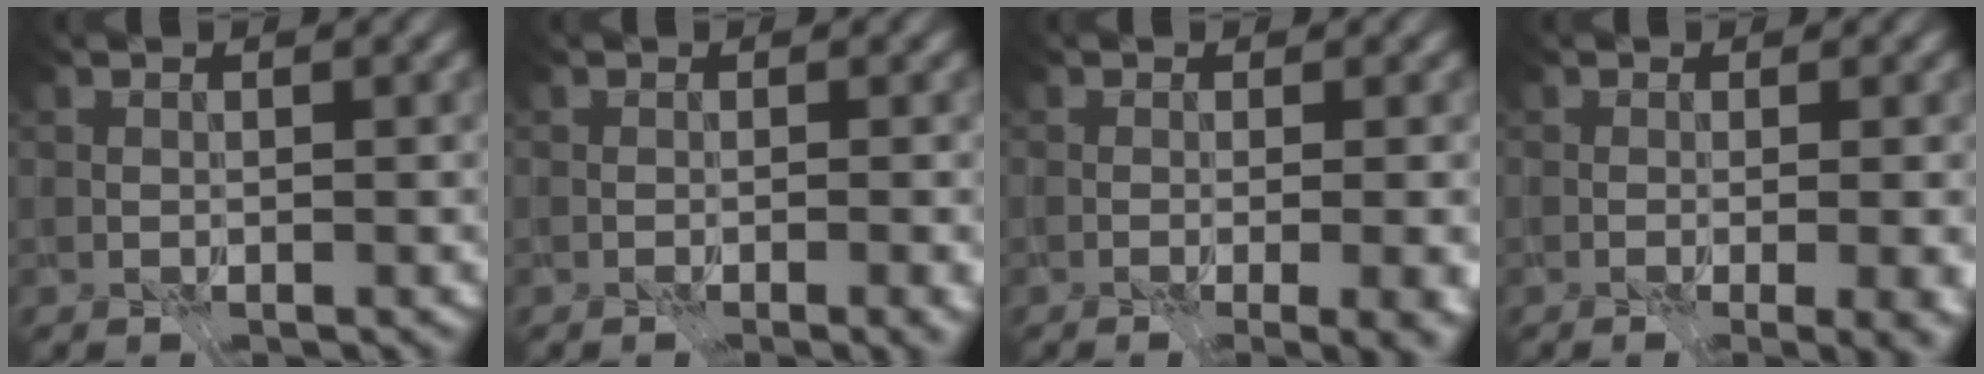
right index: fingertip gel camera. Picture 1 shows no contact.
{"total": 2.9, "force": [-1.2, 1.3, 2.3], "torque": [-0.007, -0.012, -0.009]}
{"total": 6.3, "force": [-1.6, 2.8, 5.4], "torque": [-0.047, -0.019, 0.006]}
{"total": 5.4, "force": [-1.2, 2.4, 4.7], "torque": [-0.040, -0.018, 0.007]}